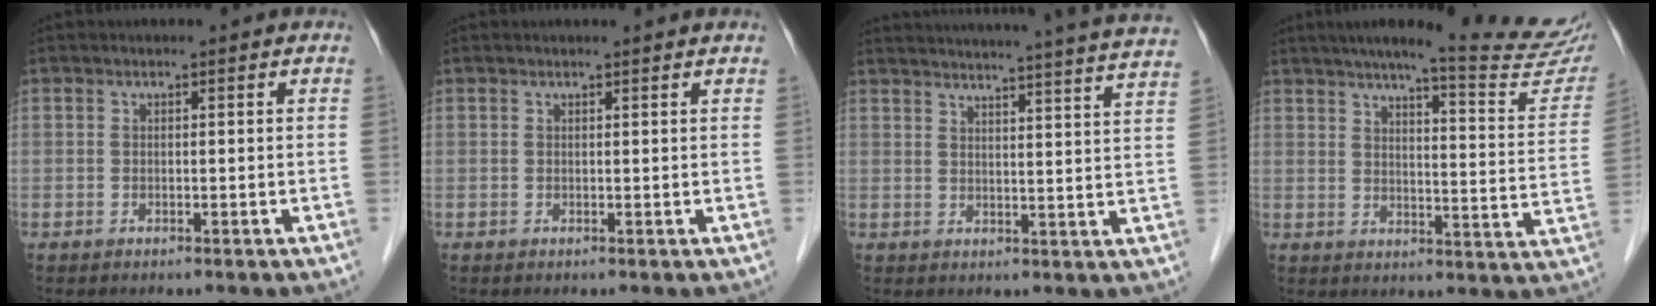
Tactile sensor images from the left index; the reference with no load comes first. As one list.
[{"total": 1.9, "force": [1.9, -0.2, 0.4], "torque": [-0.016, 0.003, 0.020]}, {"total": 27.6, "force": [26.1, -0.8, 9.2], "torque": [-0.138, -0.057, 0.311]}, {"total": 20.3, "force": [18.0, 0.4, 9.2], "torque": [-0.120, -0.060, 0.214]}]